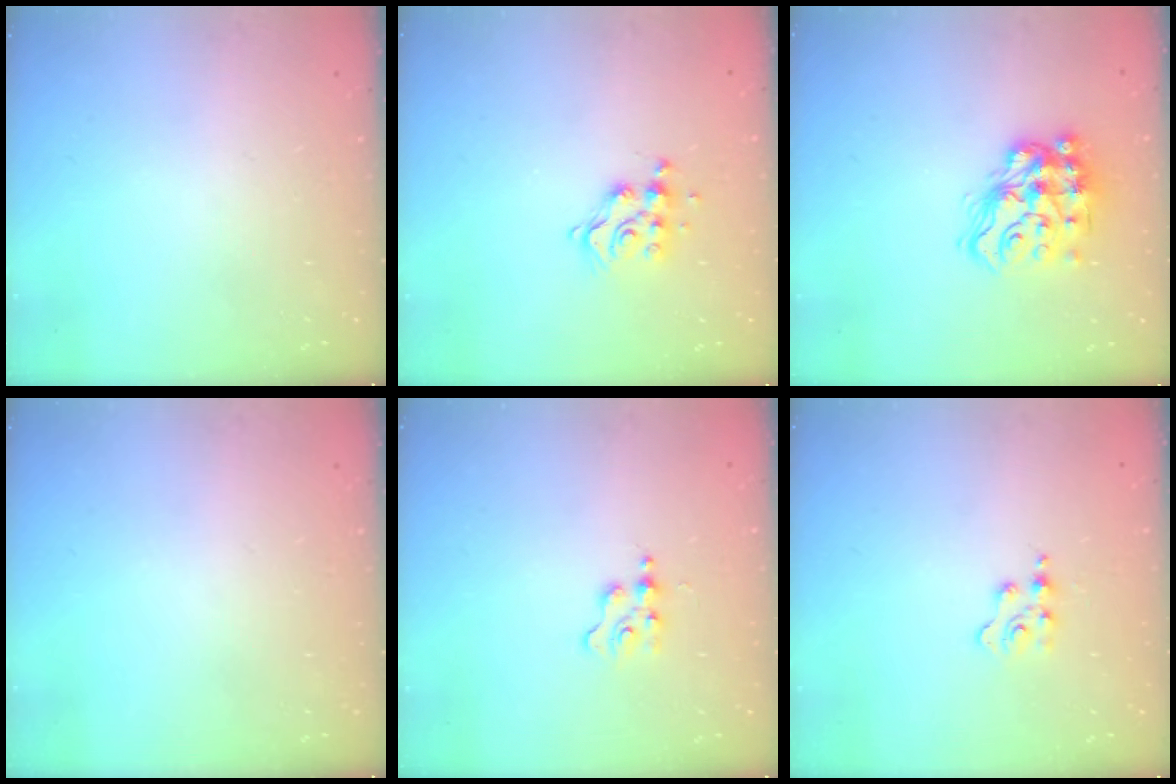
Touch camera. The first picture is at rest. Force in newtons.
{"total": 9.6, "press": 9.6, "slide": 0.8}
{"total": 16.4, "press": 16.4, "slide": 1.0}
{"total": 0.0}
{"total": 1.7, "press": 1.7, "slide": 0.2}
{"total": 2.3, "press": 2.3, "slide": 0.3}